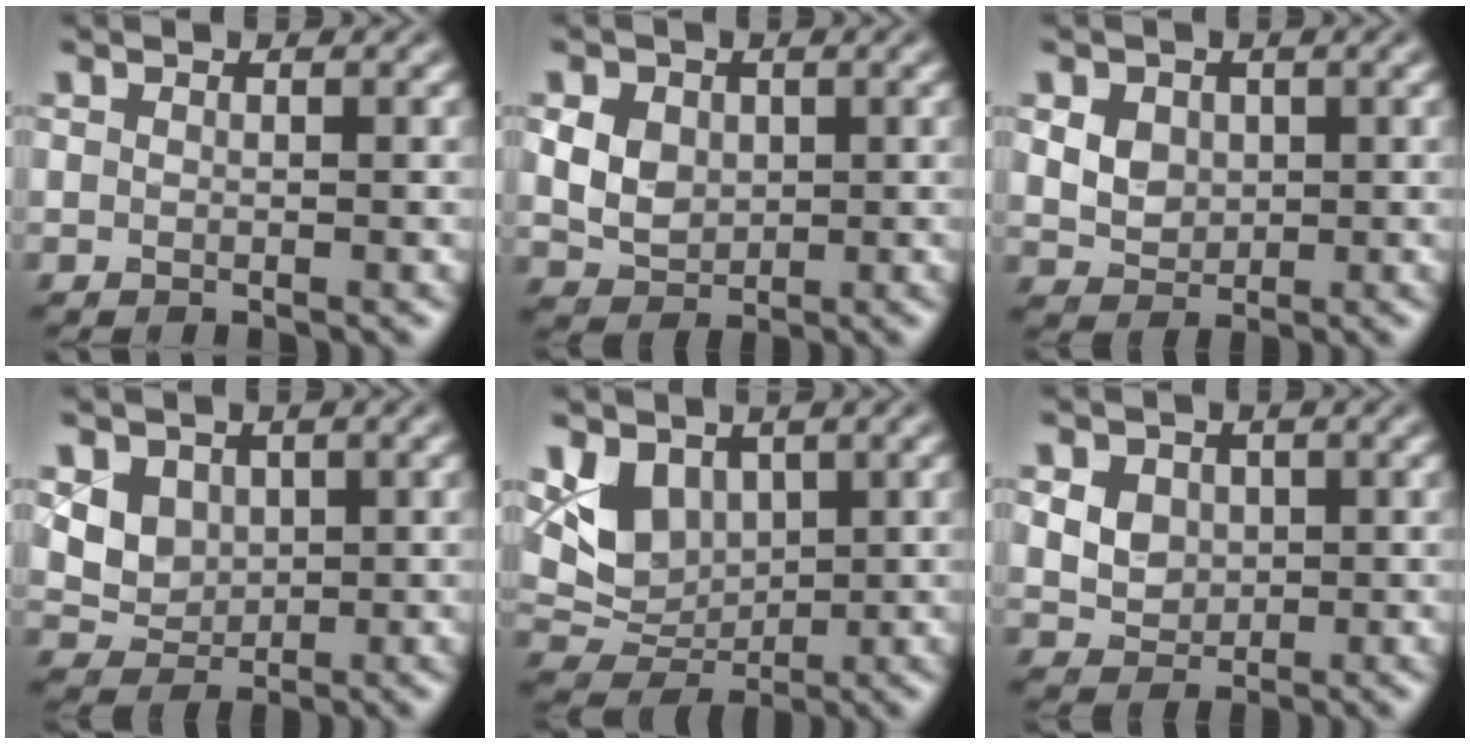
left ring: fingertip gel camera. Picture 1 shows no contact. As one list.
[{"total": 4.4, "force": [1.1, 3.6, 2.4], "torque": [-0.052, 0.011, 0.014]}, {"total": 4.5, "force": [1.5, 3.5, 2.3], "torque": [-0.049, 0.016, 0.022]}, {"total": 3.3, "force": [1.3, 2.7, 1.5], "torque": [-0.040, -0.010, 0.041]}, {"total": 4.5, "force": [1.6, 3.5, 2.4], "torque": [-0.046, -0.013, 0.035]}, {"total": 5.0, "force": [1.7, 4.0, 2.4], "torque": [-0.052, 0.020, 0.026]}]